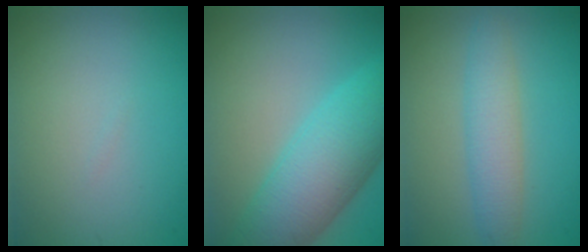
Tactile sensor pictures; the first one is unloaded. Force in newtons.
{"total": 8.2, "press": 8.2, "slide": 0.1}
{"total": 3.5, "press": 3.5, "slide": 0.1}